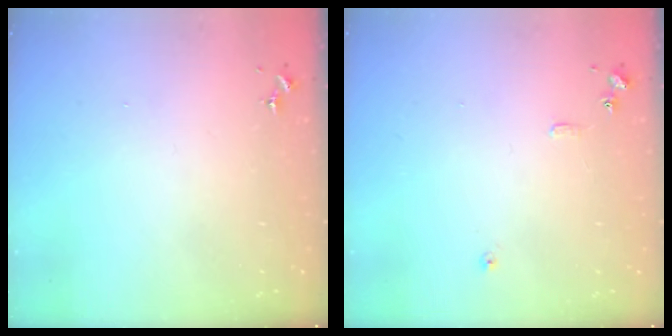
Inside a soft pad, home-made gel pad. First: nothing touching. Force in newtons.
{"total": 6.9, "press": 6.8, "slide": 0.7}